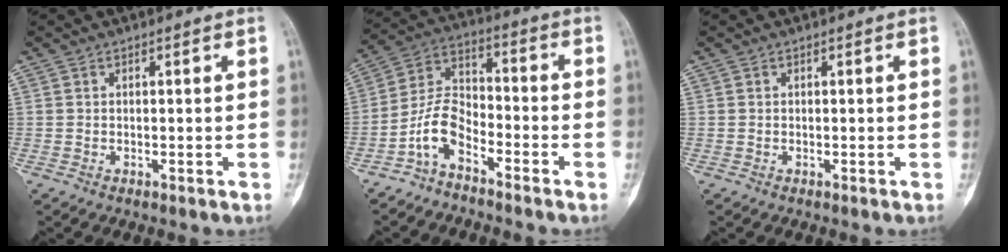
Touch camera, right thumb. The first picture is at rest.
{"total": 8.0, "force": [-5.1, 3.7, 4.9], "torque": [-0.099, 0.059, -0.112]}
{"total": 0.0}